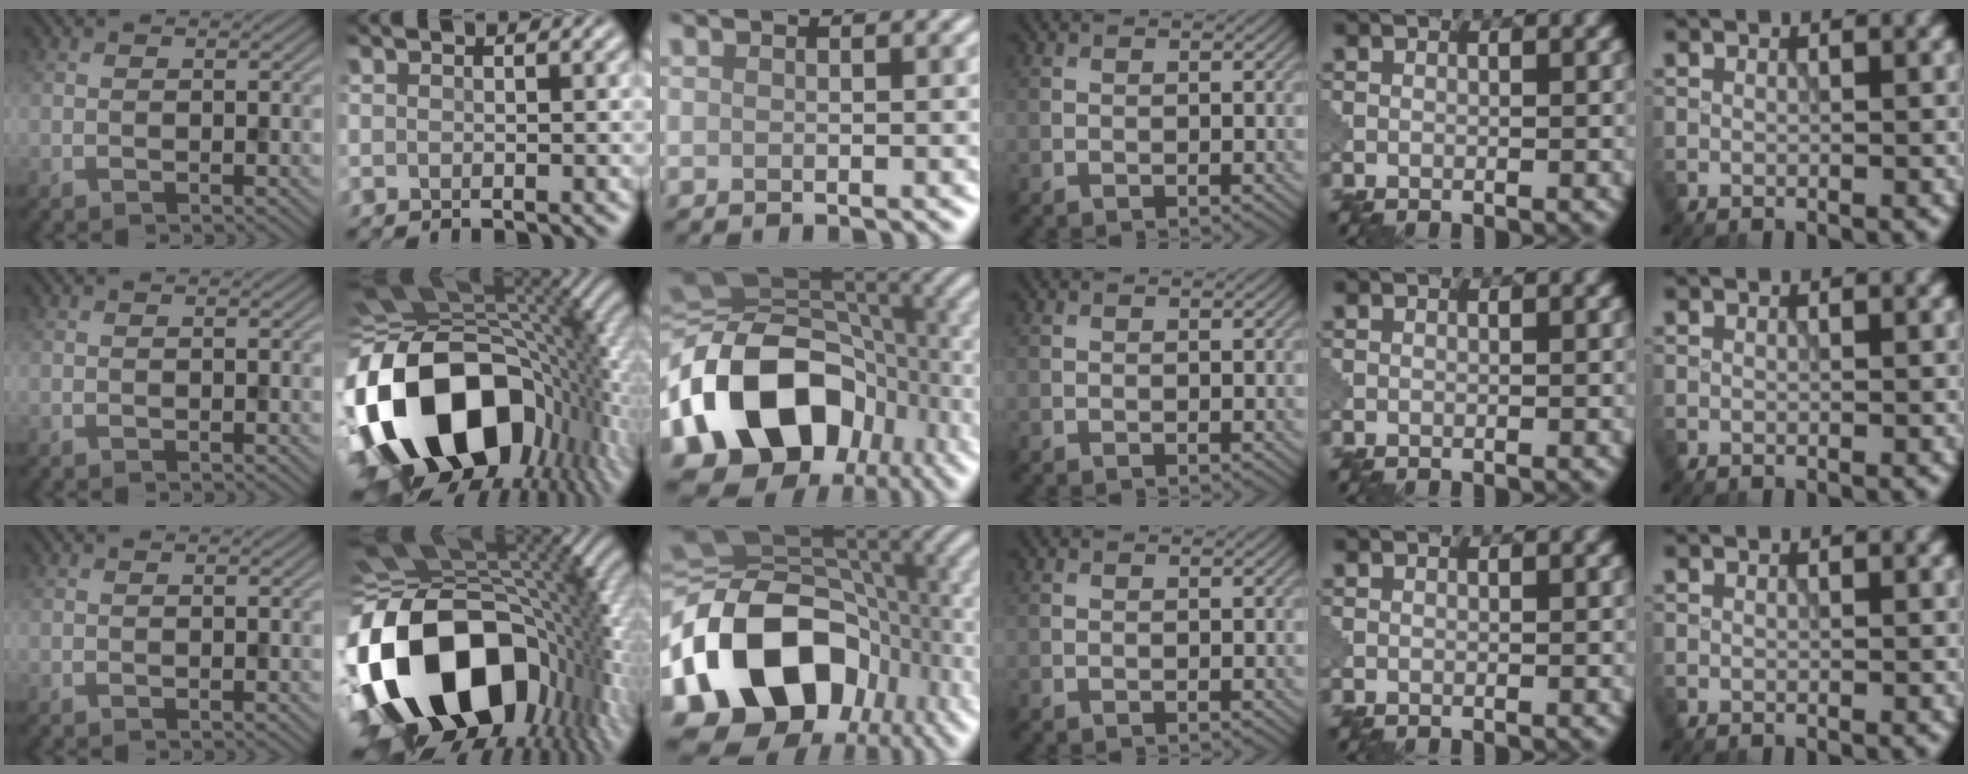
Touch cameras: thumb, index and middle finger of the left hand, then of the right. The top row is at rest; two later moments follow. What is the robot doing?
{"motion": "disassemble", "object": "puzzle pieces"}